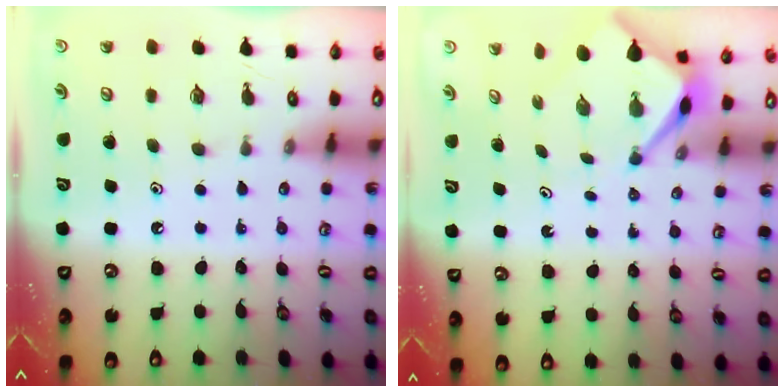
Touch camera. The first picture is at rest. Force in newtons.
{"total": 3.1, "press": 3.1, "slide": 0.2}